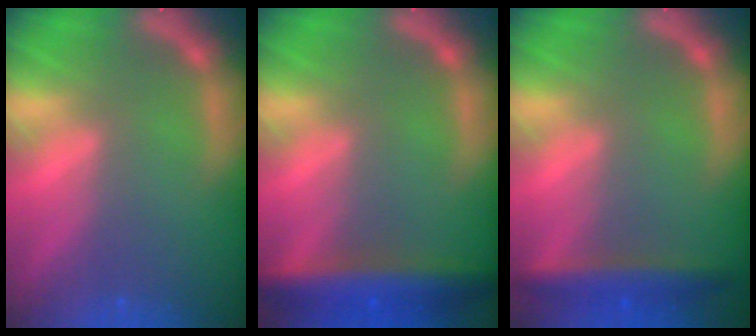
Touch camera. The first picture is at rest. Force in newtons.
{"total": 6.5}
{"total": 4.0}